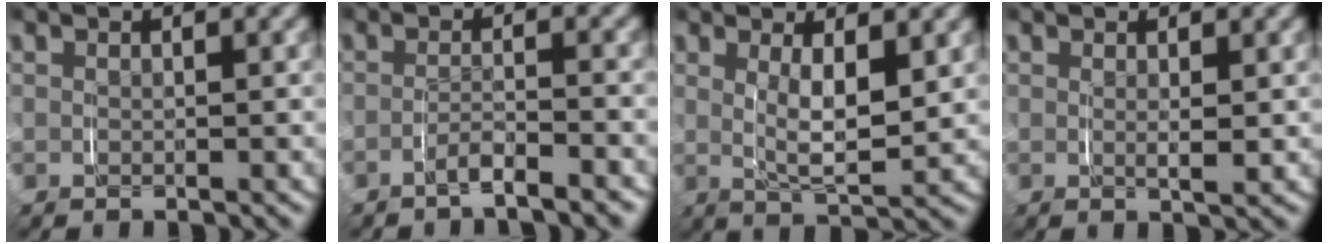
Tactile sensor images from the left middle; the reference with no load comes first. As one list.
[{"total": 2.2, "force": [-2.0, -0.2, 0.8], "torque": [-0.016, -0.001, -0.038]}, {"total": 4.2, "force": [0.6, 1.3, 4.0], "torque": [-0.068, -0.016, 0.015]}, {"total": 1.1, "force": [0.4, 0.0, 1.0], "torque": [-0.018, -0.007, 0.010]}]